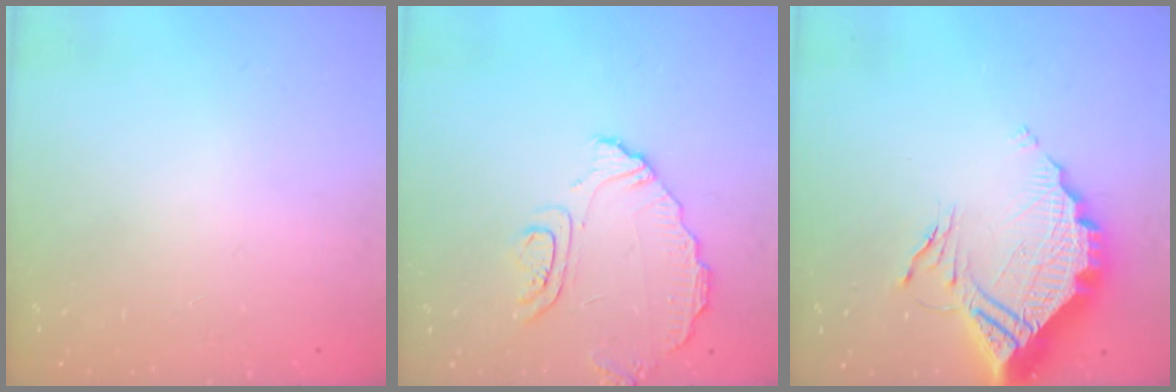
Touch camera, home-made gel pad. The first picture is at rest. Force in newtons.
{"total": 9.2, "press": 9.1, "slide": 1.0}
{"total": 13.4, "press": 13.4, "slide": 1.1}